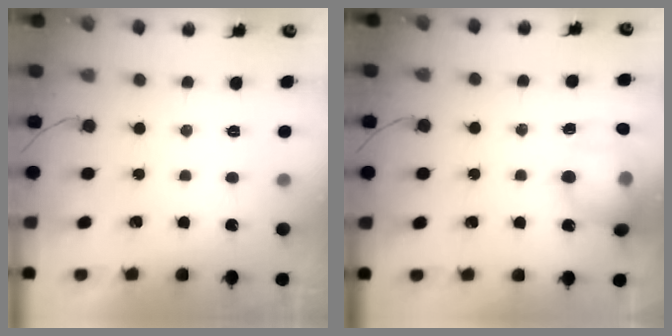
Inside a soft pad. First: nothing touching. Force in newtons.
{"total": 15.0, "press": 14.8, "slide": 2.5}